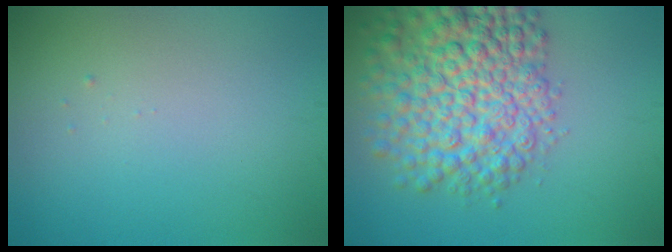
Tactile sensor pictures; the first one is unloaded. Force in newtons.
{"total": 9.0, "press": 9.0, "slide": 0.3}